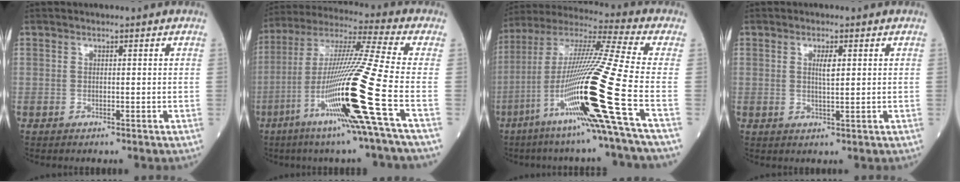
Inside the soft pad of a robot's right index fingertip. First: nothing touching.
{"total": 20.3, "force": [-7.3, -2.6, 18.8], "torque": [-0.388, -0.035, -0.147]}
{"total": 23.3, "force": [-8.8, -2.6, 21.5], "torque": [-0.419, -0.031, -0.171]}
{"total": 2.4, "force": [0.8, 0.3, 2.3], "torque": [-0.044, -0.001, 0.017]}